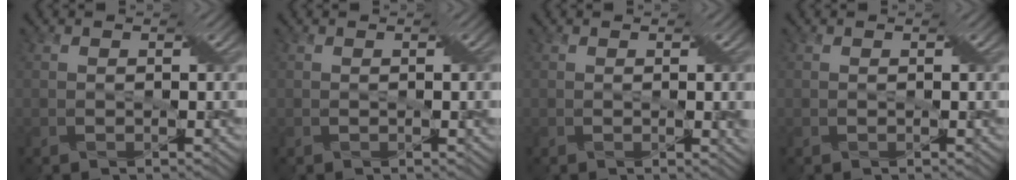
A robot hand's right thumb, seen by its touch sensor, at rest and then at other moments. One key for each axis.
{"total": 0.9, "fx": 0.1, "fy": 0.0, "fz": 0.9, "tx": -0.011, "ty": 0.001, "tz": 0.000}
{"total": 2.0, "fx": 0.1, "fy": 0.3, "fz": 2.0, "tx": -0.028, "ty": 0.001, "tz": 0.003}
{"total": 0.0}